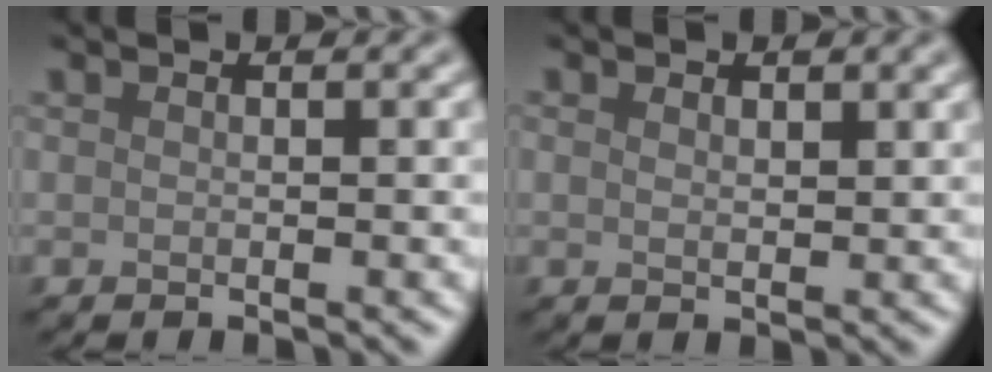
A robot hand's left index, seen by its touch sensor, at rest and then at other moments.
{"total": 1.2, "force": [0.7, 0.6, 0.8], "torque": [-0.012, -0.001, 0.015]}